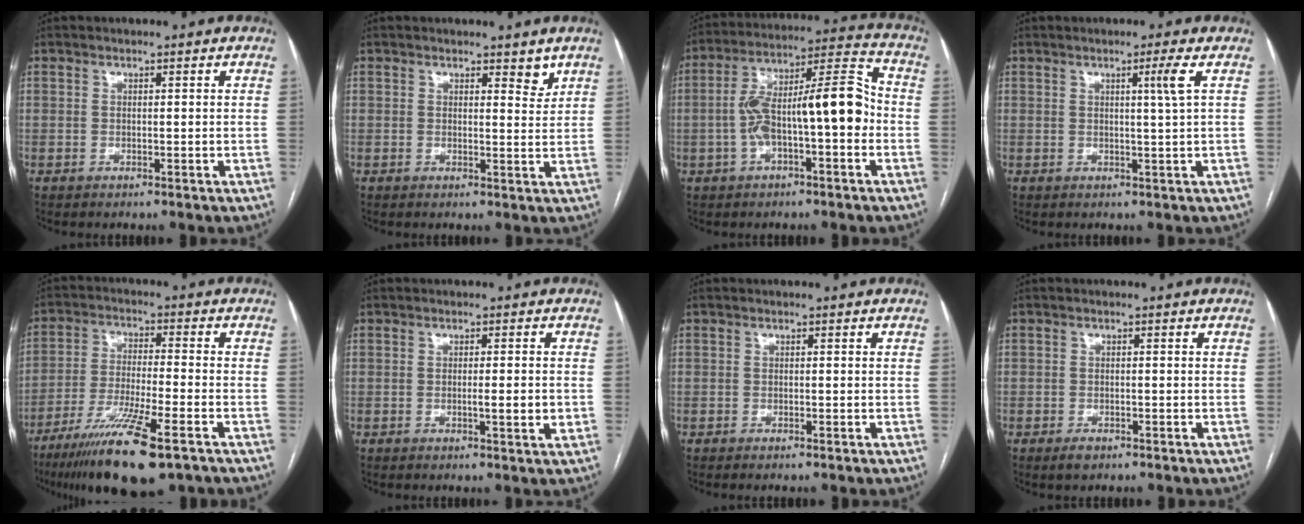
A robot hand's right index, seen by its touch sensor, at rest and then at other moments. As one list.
[{"total": 2.4, "force": [1.9, 0.9, 1.3], "torque": [-0.013, -0.012, 0.025]}, {"total": 14.2, "force": [-2.0, 3.4, 13.6], "torque": [-0.236, 0.046, -0.030]}, {"total": 2.4, "force": [0.8, -1.1, 2.0], "torque": [-0.036, -0.010, 0.018]}, {"total": 15.0, "force": [-9.6, 1.5, 11.4], "torque": [-0.205, -0.041, -0.166]}, {"total": 3.0, "force": [-0.5, 0.1, 3.0], "torque": [-0.047, -0.004, -0.007]}, {"total": 0.7, "force": [-0.6, 0.0, 0.4], "torque": [-0.008, -0.002, -0.008]}, {"total": 1.8, "force": [-1.2, 1.0, 0.8], "torque": [-0.015, 0.001, -0.014]}]